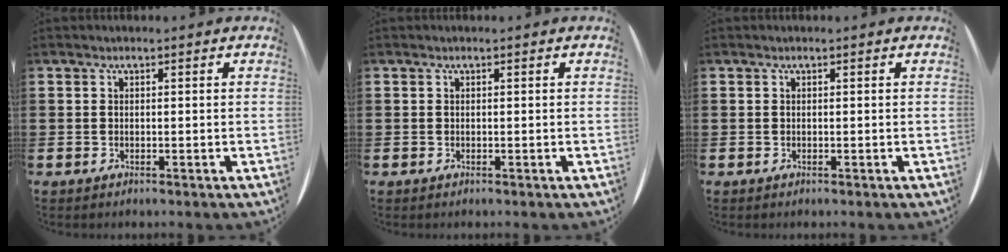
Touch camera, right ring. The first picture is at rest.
{"total": 0.0}
{"total": 0.0}